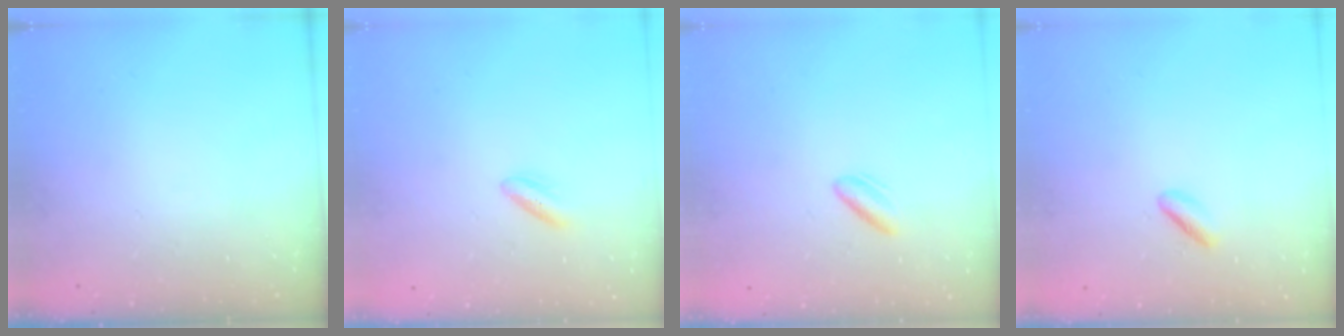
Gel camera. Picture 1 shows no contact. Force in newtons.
{"total": 2.5, "press": 2.2, "slide": 1.2}
{"total": 2.8, "press": 2.5, "slide": 1.3}
{"total": 1.7, "press": 1.3, "slide": 1.1}